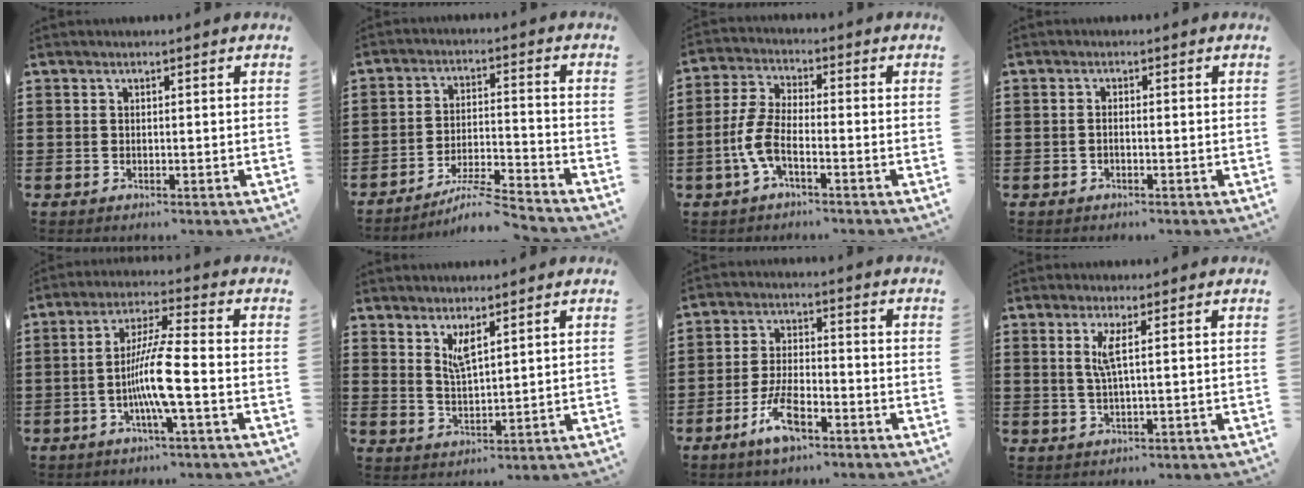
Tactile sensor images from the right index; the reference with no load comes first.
{"total": 6.4, "force": [-5.9, -0.2, 2.6], "torque": [-0.050, -0.007, -0.114]}
{"total": 5.9, "force": [-2.5, 1.9, 5.0], "torque": [-0.128, -0.014, -0.051]}
{"total": 0.9, "force": [-0.7, 0.0, 0.6], "torque": [-0.013, -0.006, -0.012]}
{"total": 8.6, "force": [-2.5, 0.4, 8.3], "torque": [-0.168, -0.014, -0.053]}
{"total": 3.6, "force": [2.6, 0.8, 2.5], "torque": [-0.053, 0.001, 0.046]}
{"total": 6.9, "force": [-3.9, 2.6, 5.1], "torque": [-0.115, 0.000, -0.076]}
{"total": 3.2, "force": [0.8, -0.3, 3.1], "torque": [-0.063, -0.007, 0.013]}